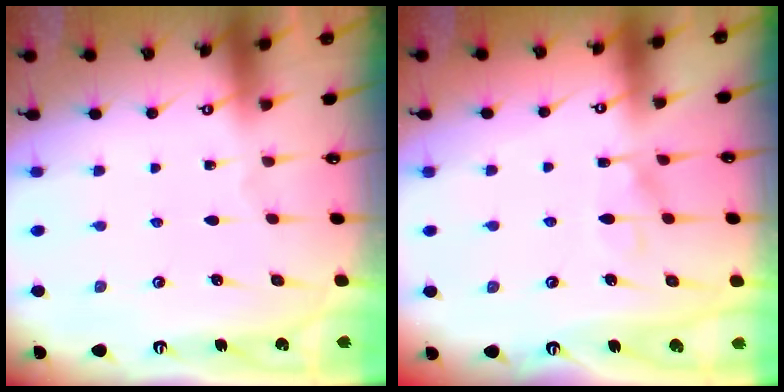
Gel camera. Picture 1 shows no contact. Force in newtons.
{"total": 6.8, "press": 6.7, "slide": 0.7}